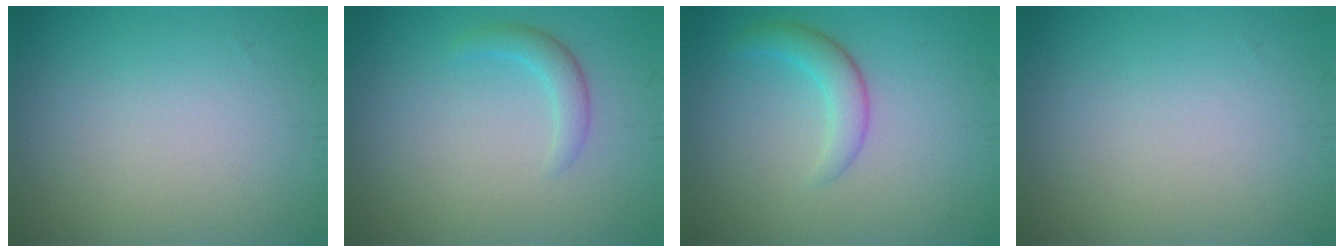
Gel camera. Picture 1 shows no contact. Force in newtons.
{"total": 1.8, "press": 1.8, "slide": 0.0}
{"total": 2.5, "press": 2.5, "slide": 0.2}
{"total": 0.0}